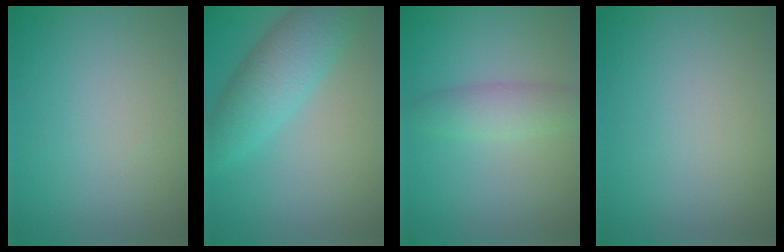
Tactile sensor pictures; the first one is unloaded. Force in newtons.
{"total": 5.8, "press": 5.8, "slide": 0.1}
{"total": 2.7, "press": 2.7, "slide": 0.1}
{"total": 0.0}